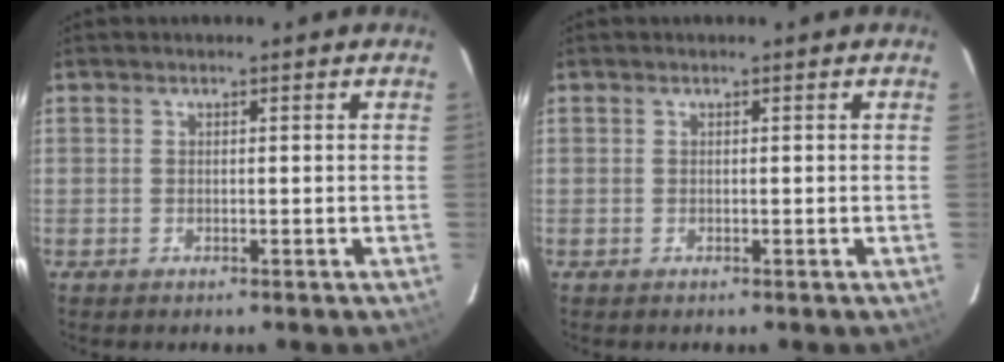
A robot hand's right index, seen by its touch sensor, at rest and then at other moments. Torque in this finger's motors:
{"motor_torque": [0.00, 0.00, 0.05, 0.00]}